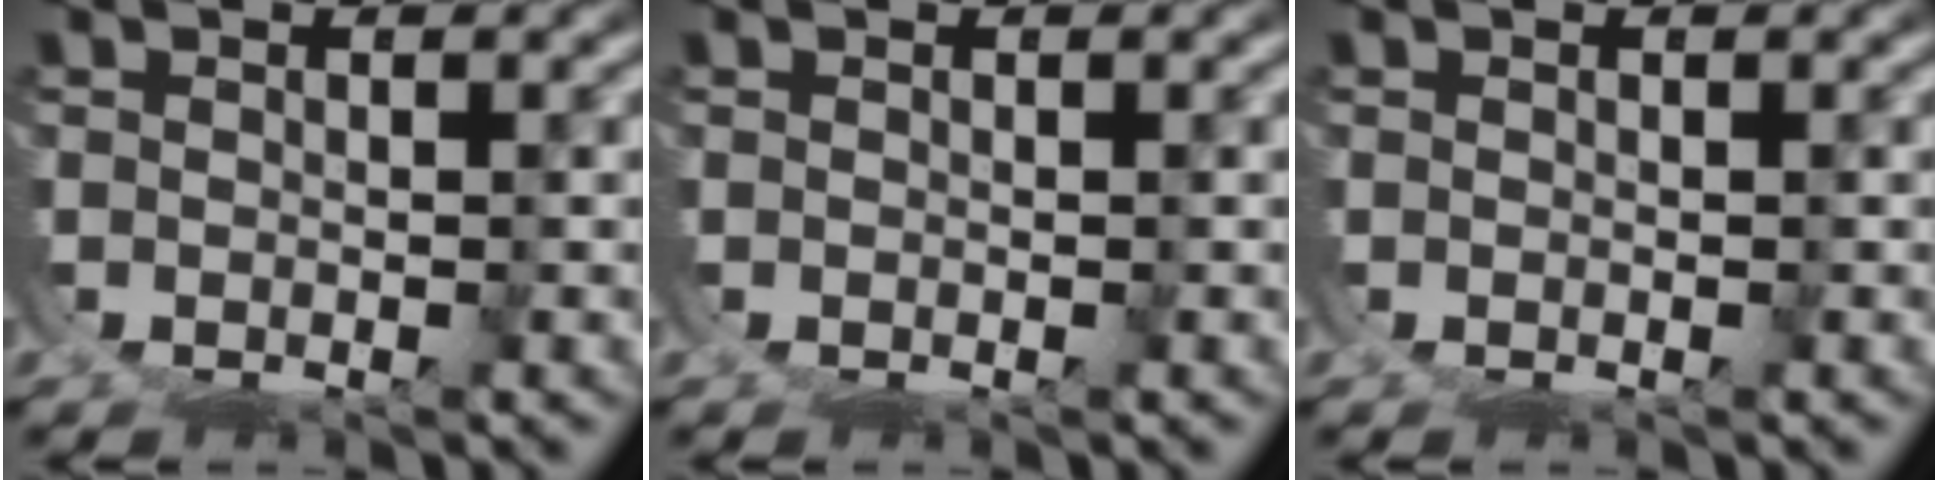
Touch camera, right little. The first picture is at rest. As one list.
[{"total": 0.0}, {"total": 0.0}]